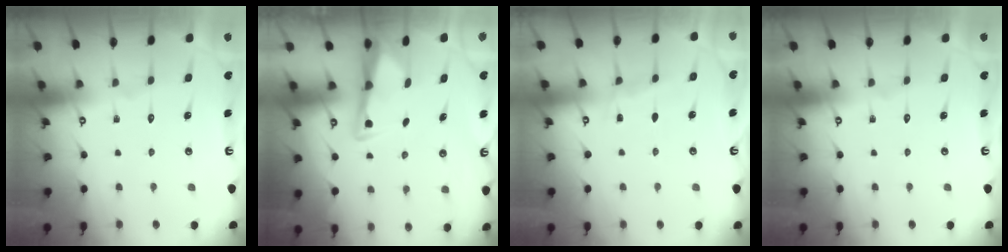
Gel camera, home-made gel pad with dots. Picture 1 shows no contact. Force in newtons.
{"total": 3.1, "press": 3.1, "slide": 0.3}
{"total": 3.5, "press": 3.5, "slide": 0.5}
{"total": 0.0}